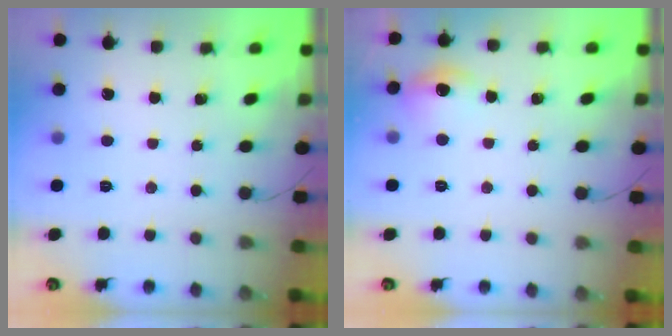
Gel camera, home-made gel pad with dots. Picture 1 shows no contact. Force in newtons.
{"total": 6.8, "press": 6.6, "slide": 1.7}